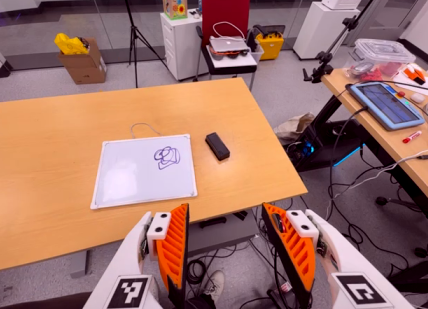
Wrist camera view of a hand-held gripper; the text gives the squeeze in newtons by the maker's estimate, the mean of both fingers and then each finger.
{"total": 0.0}